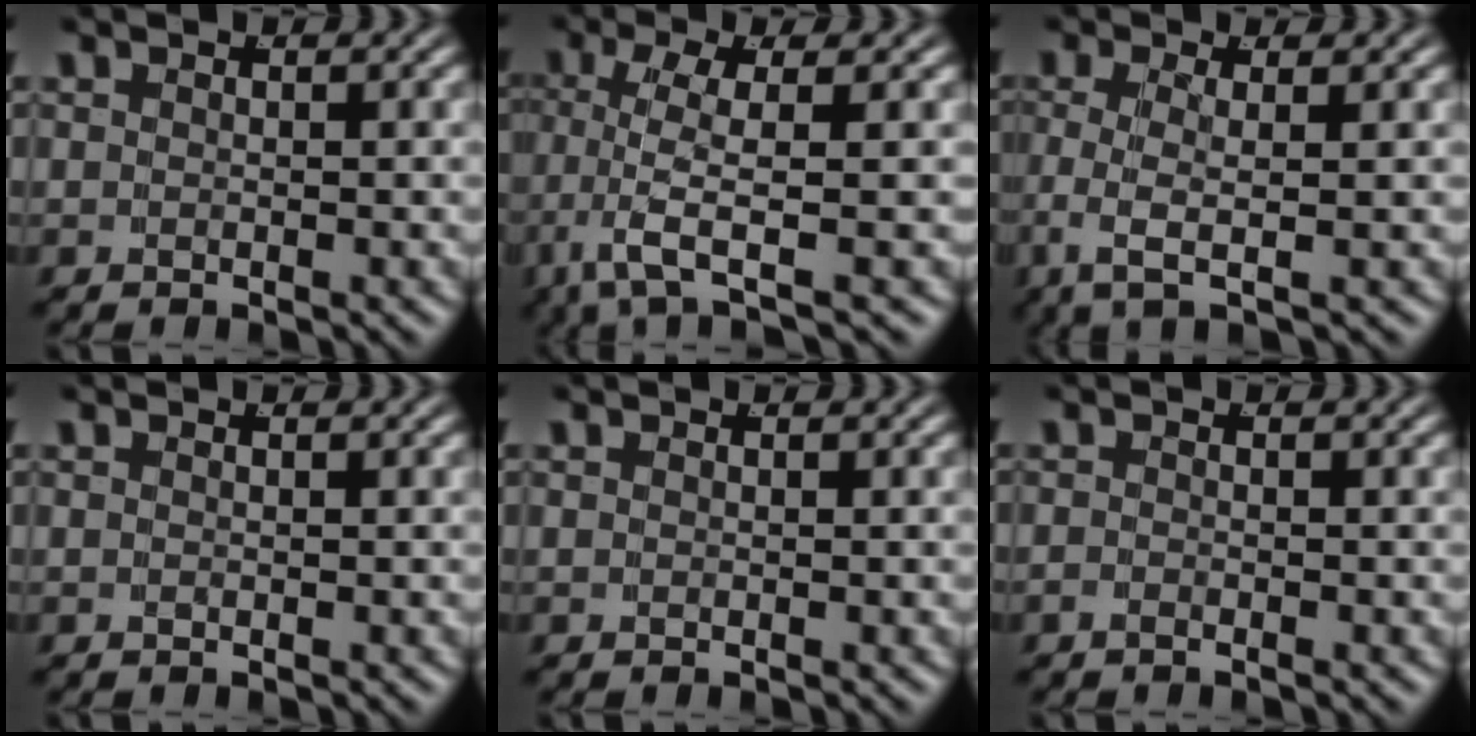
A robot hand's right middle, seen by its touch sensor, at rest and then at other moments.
{"total": 5.1, "force": [-0.9, 1.3, 4.8], "torque": [-0.115, -0.023, -0.001]}
{"total": 3.8, "force": [0.0, 1.5, 3.5], "torque": [-0.087, -0.013, 0.005]}
{"total": 0.0}
{"total": 0.0}
{"total": 0.9, "force": [-0.8, 0.0, 0.4], "torque": [-0.008, -0.005, -0.014]}